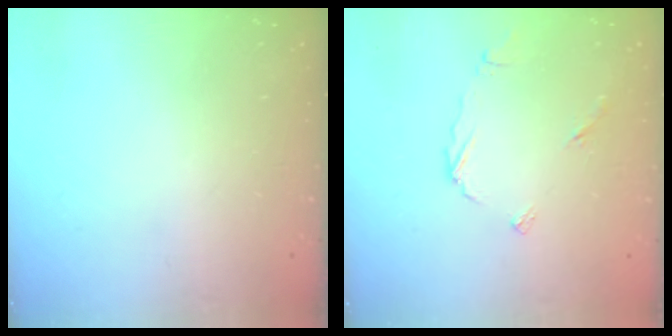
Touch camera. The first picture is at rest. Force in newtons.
{"total": 5.5, "press": 5.5, "slide": 0.4}